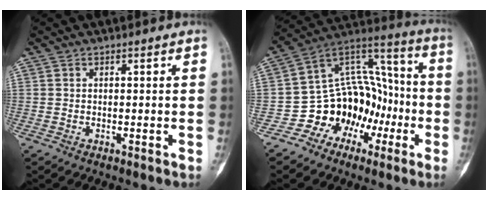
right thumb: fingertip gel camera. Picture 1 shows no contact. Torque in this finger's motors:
{"motor_torque": [0.20, 0.13, 0.79, -0.93, 0.08]}